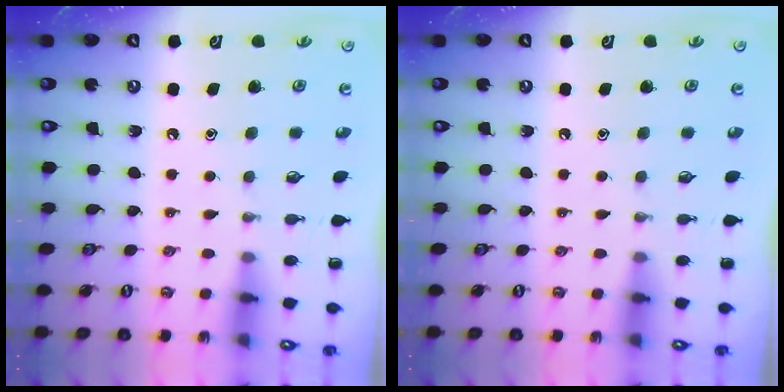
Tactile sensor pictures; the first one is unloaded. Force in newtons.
{"total": 0.0}